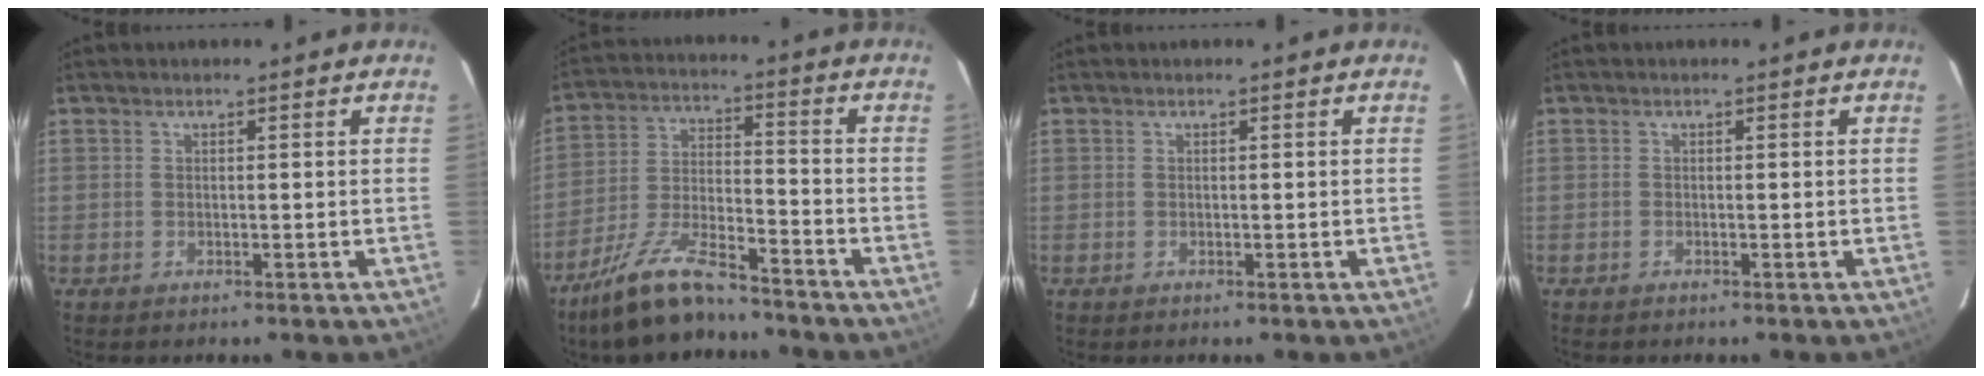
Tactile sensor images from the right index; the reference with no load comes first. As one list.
[{"total": 13.3, "force": [-11.0, 3.1, 6.9], "torque": [-0.151, -0.007, -0.200]}, {"total": 0.0}, {"total": 0.0}]